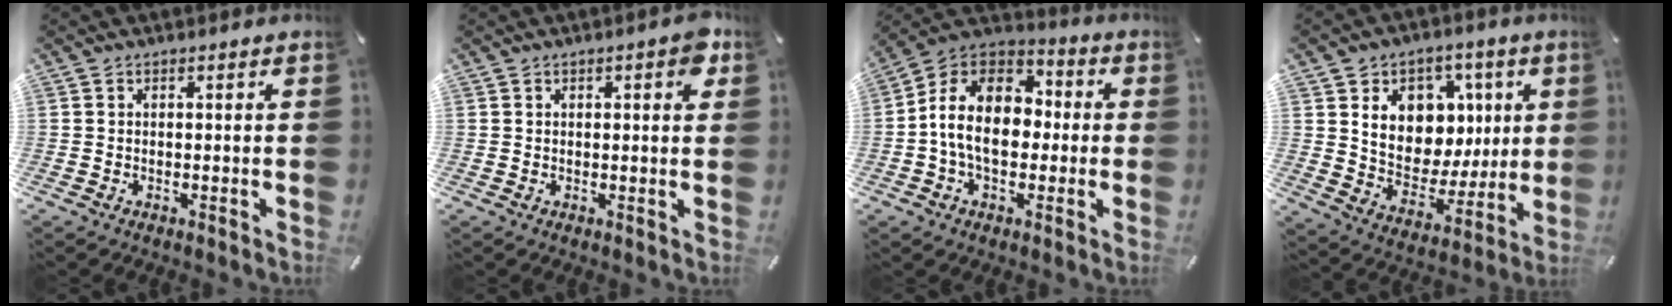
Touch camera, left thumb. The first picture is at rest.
{"total": 3.6, "force": [1.3, 1.3, 3.1], "torque": [-0.041, -0.003, 0.016]}
{"total": 14.4, "force": [-2.1, 10.5, 9.6], "torque": [-0.207, 0.016, -0.043]}
{"total": 13.1, "force": [4.1, 11.2, 5.5], "torque": [-0.086, -0.028, 0.084]}